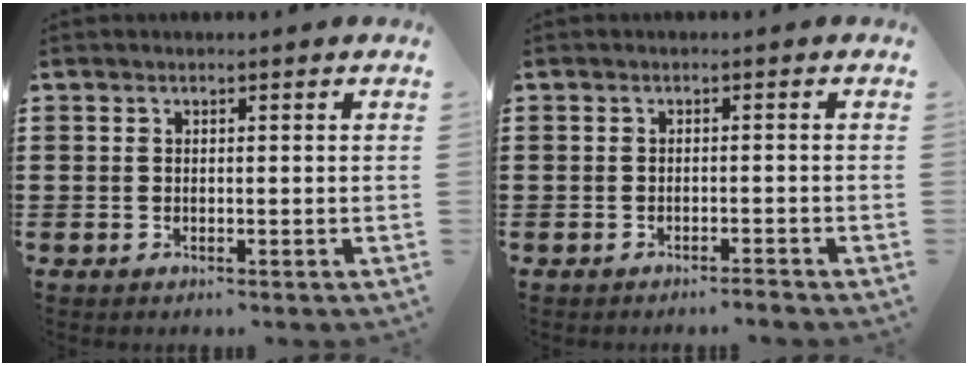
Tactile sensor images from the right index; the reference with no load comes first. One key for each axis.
{"total": 1.2, "fx": -1.1, "fy": -0.2, "fz": 0.4, "tx": -0.008, "ty": -0.001, "tz": -0.022}